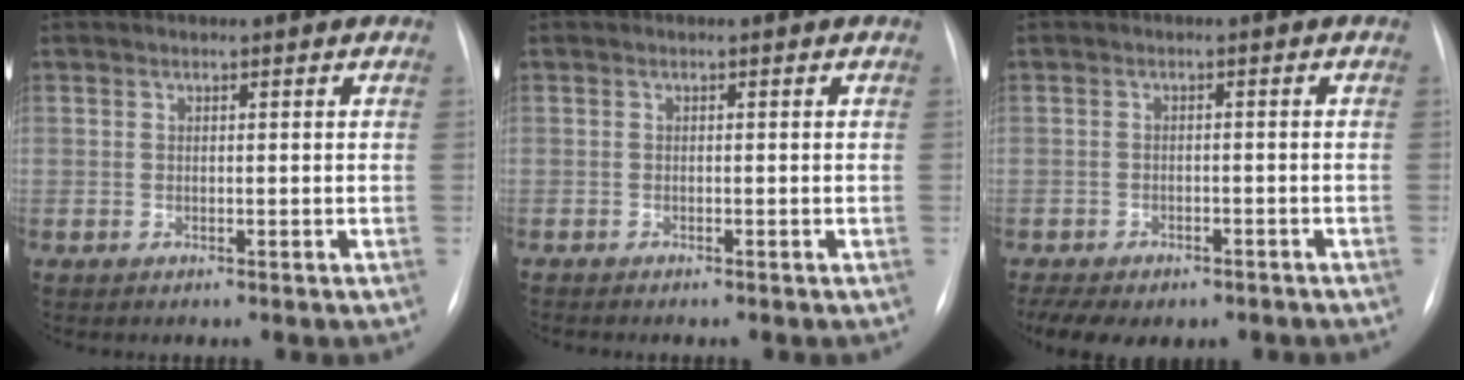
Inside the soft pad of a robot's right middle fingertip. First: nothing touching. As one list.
[{"total": 1.3, "force": [-1.1, 0.2, 0.6], "torque": [-0.006, -0.002, -0.013]}, {"total": 10.5, "force": [-7.6, 5.2, 5.1], "torque": [-0.095, 0.007, -0.094]}]